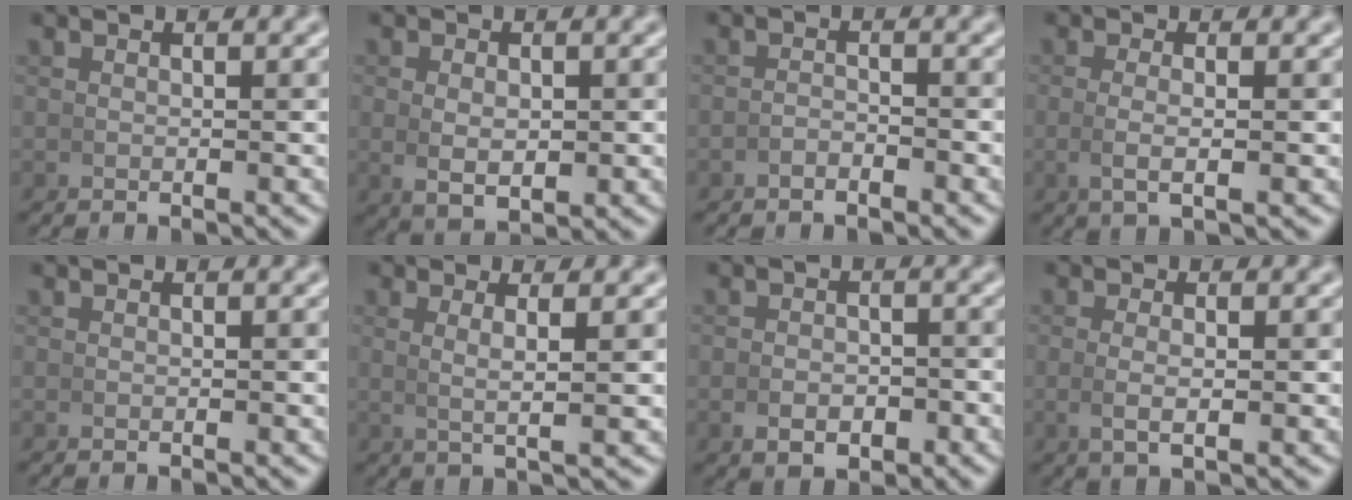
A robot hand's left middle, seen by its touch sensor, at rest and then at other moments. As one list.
[{"total": 3.0, "force": [-0.1, 1.7, 2.4], "torque": [-0.052, -0.018, 0.016]}, {"total": 1.4, "force": [-1.4, 0.3, 0.2], "torque": [-0.001, -0.001, -0.027]}, {"total": 2.0, "force": [-0.2, 0.3, 2.0], "torque": [-0.048, -0.008, 0.002]}, {"total": 0.0}, {"total": 3.1, "force": [1.2, 0.0, 2.8], "torque": [-0.046, 0.003, 0.023]}, {"total": 2.4, "force": [-1.2, 1.6, 1.4], "torque": [-0.017, -0.005, -0.017]}, {"total": 1.9, "force": [-0.1, 0.5, 1.8], "torque": [-0.042, -0.007, 0.005]}]